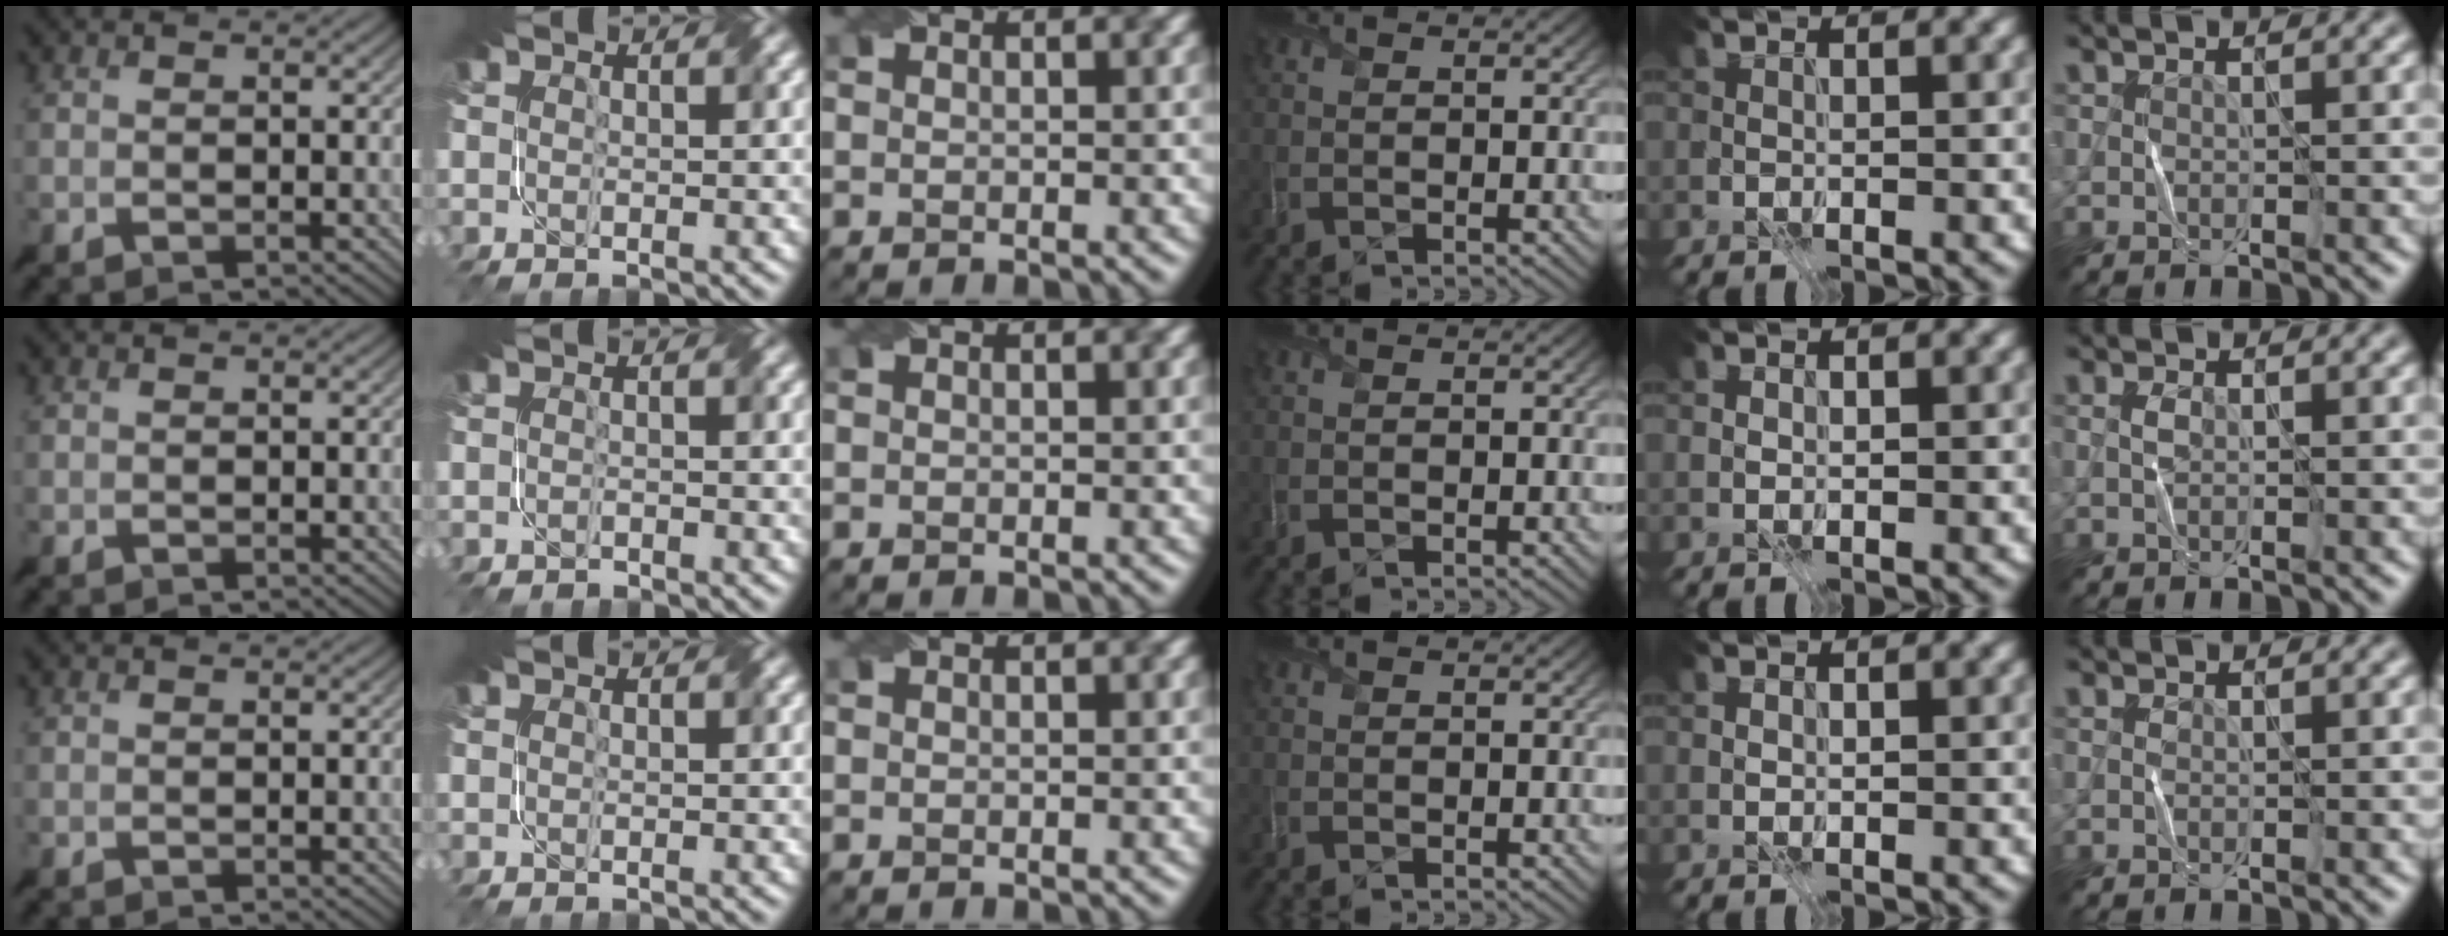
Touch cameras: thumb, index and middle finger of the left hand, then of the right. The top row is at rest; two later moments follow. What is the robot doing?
{"motion": "fold", "object": "file"}